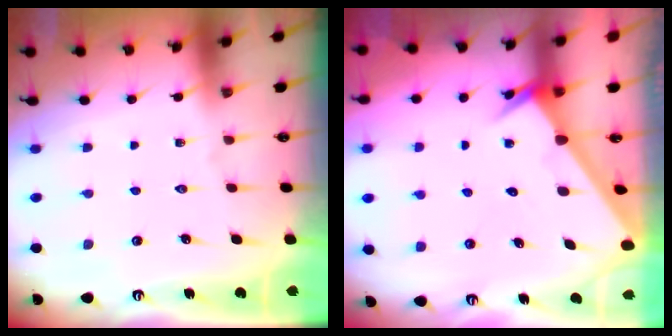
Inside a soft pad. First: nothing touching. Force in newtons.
{"total": 2.5, "press": 2.5, "slide": 0.1}